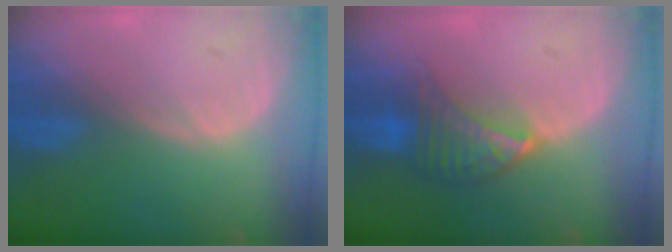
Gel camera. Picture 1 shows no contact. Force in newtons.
{"total": 6.7, "press": 6.1, "slide": 2.8}